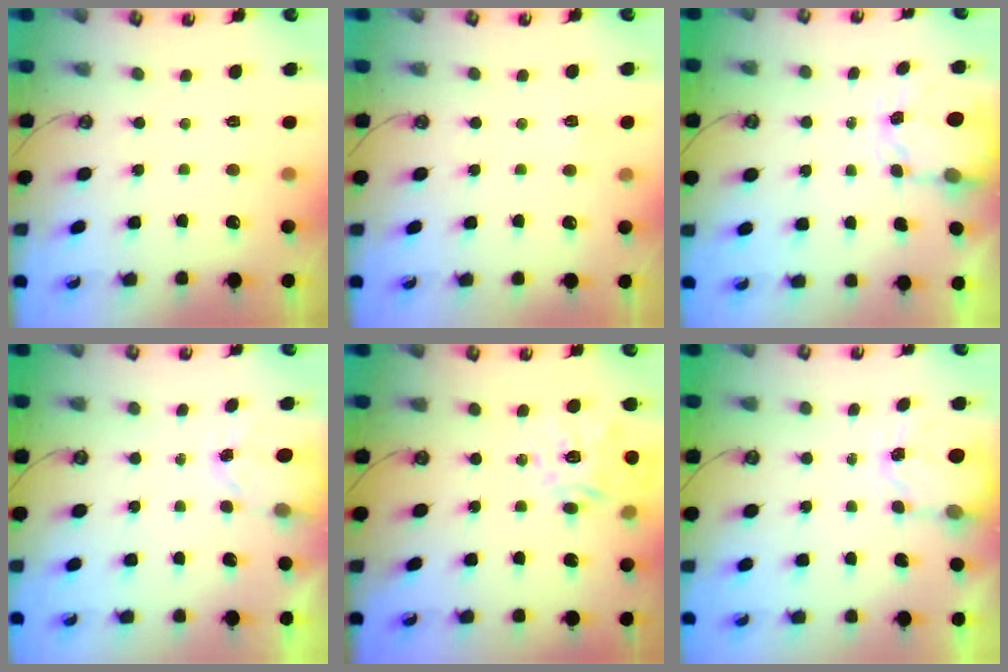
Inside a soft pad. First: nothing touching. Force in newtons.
{"total": 2.7, "press": 2.6, "slide": 0.4}
{"total": 3.5, "press": 3.5, "slide": 0.4}
{"total": 1.6, "press": 1.6, "slide": 0.3}
{"total": 18.7, "press": 18.6, "slide": 2.4}
{"total": 3.9, "press": 3.9, "slide": 0.5}